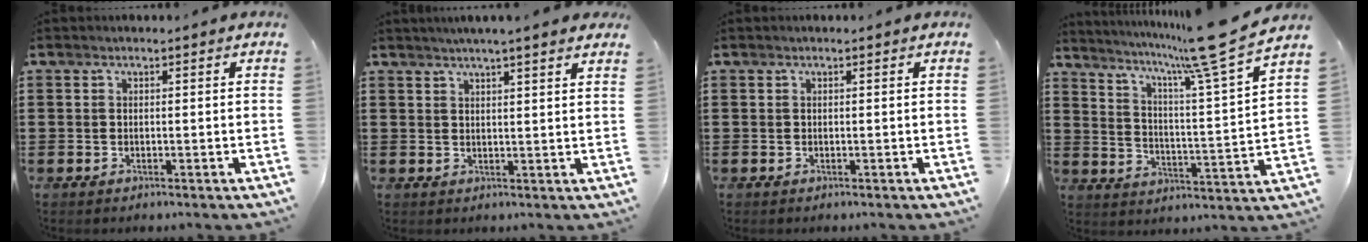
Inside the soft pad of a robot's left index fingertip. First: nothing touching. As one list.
[{"total": 2.7, "force": [2.6, -0.3, 0.8], "torque": [-0.023, -0.003, 0.047]}, {"total": 0.0}, {"total": 11.3, "force": [9.2, -0.8, 6.5], "torque": [-0.124, -0.068, 0.138]}]